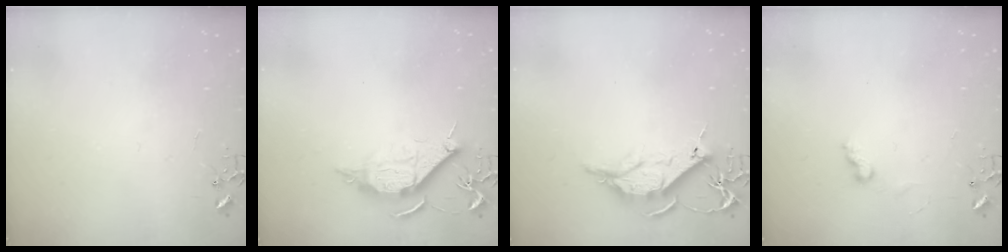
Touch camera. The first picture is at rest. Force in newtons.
{"total": 10.2, "press": 10.2, "slide": 0.6}
{"total": 12.1, "press": 12.1, "slide": 1.1}
{"total": 6.5, "press": 6.5, "slide": 0.1}